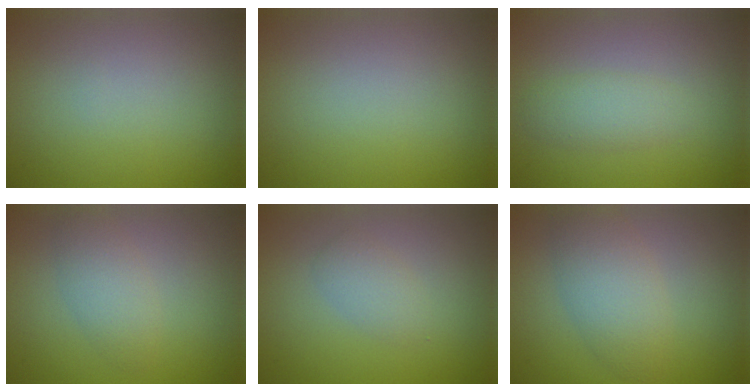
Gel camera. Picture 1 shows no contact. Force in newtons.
{"total": 0.0}
{"total": 2.0, "press": 2.0, "slide": 0.1}
{"total": 2.4, "press": 2.4, "slide": 0.1}
{"total": 1.7, "press": 1.7, "slide": 0.1}
{"total": 4.0, "press": 4.0, "slide": 0.2}